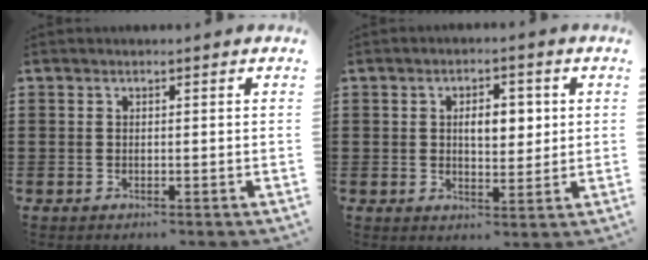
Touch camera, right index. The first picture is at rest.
{"total": 5.1, "force": [0.8, 2.7, 4.2], "torque": [-0.065, 0.002, 0.004]}